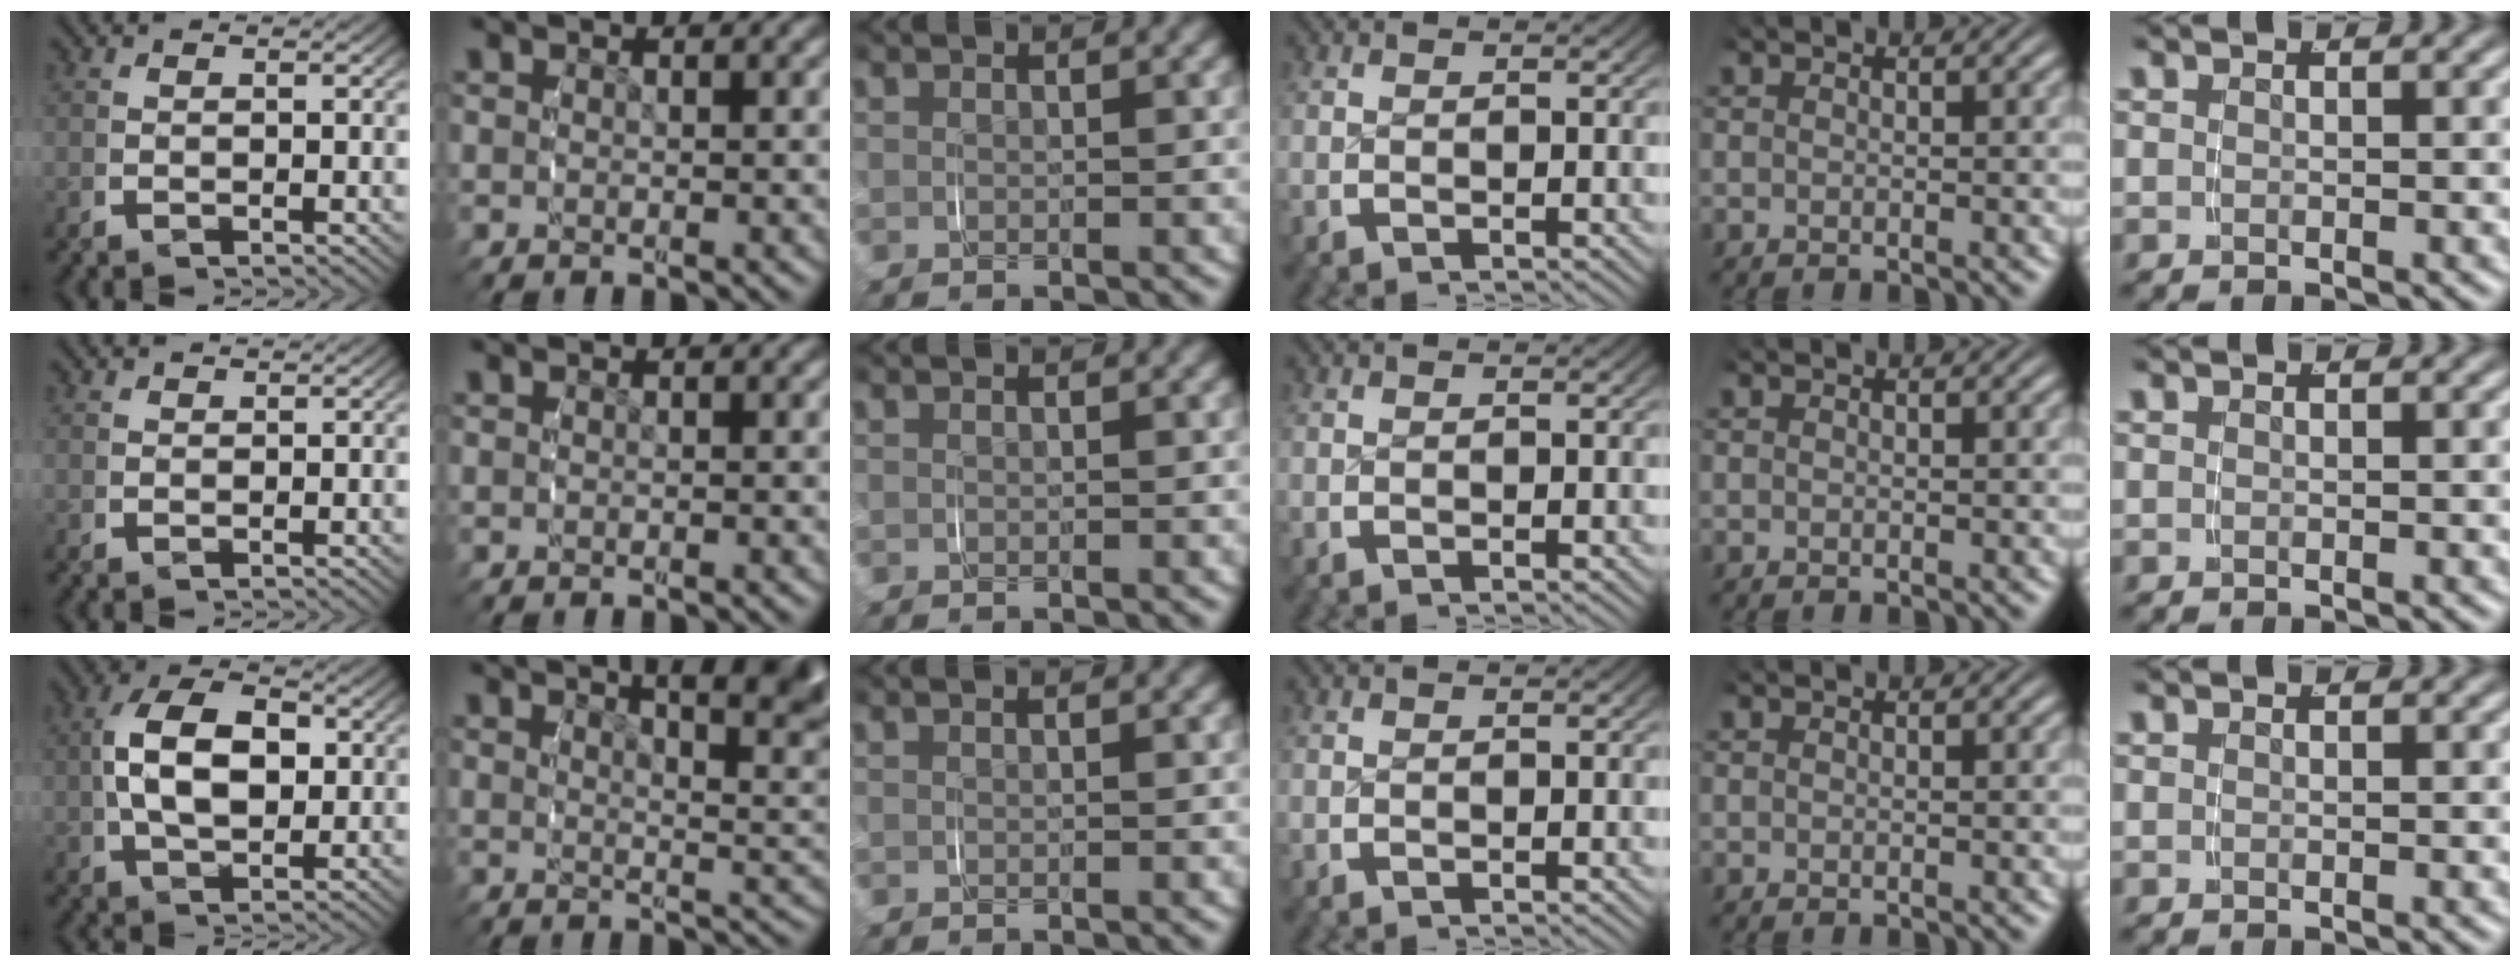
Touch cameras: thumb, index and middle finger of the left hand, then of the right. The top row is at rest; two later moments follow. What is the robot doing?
{"motion": "grasp_and_lifting", "object": "paper plate"}